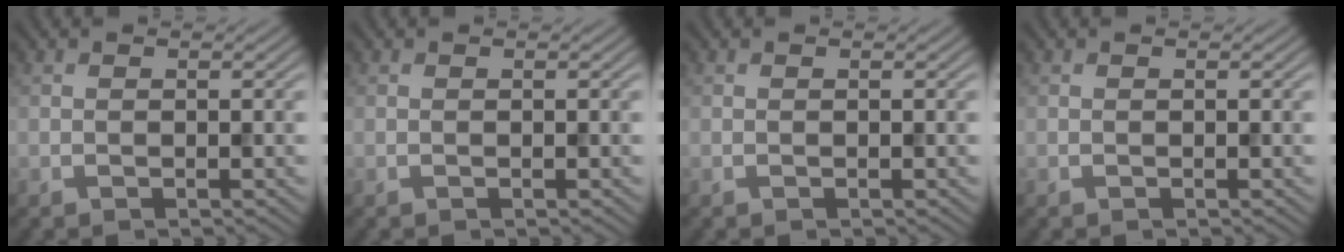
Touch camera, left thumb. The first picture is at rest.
{"total": 0.0}
{"total": 0.0}
{"total": 0.0}